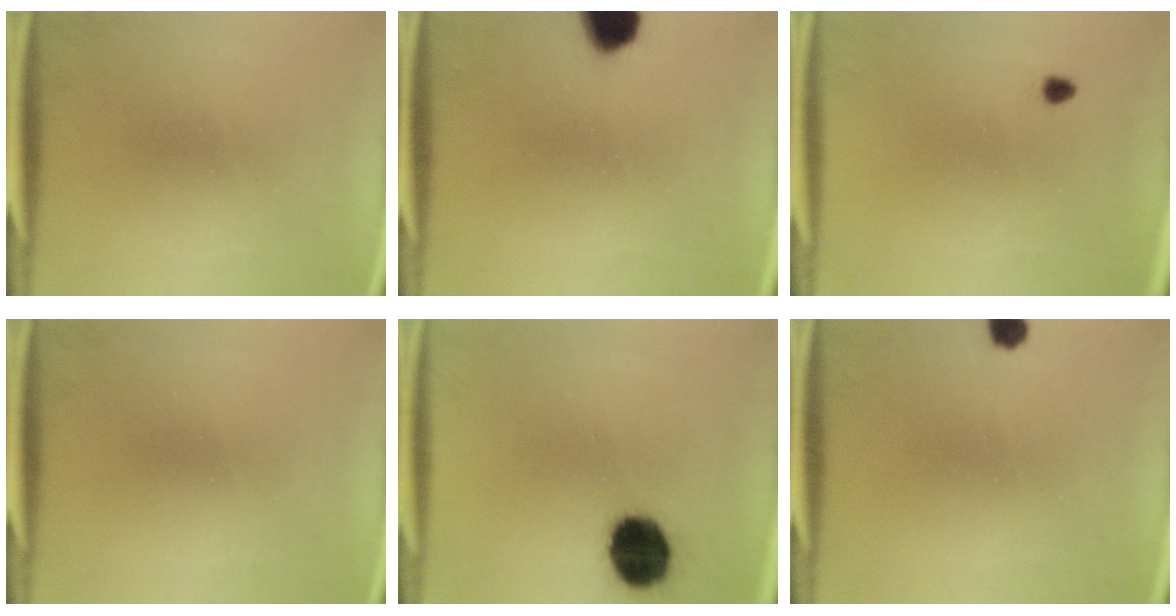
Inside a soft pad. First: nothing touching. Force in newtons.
{"total": 8.8}
{"total": 1.0}
{"total": 0.0}
{"total": 14.5}
{"total": 2.4}